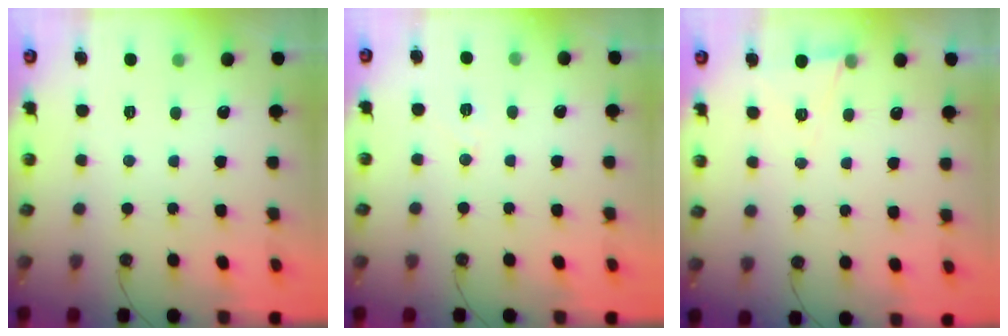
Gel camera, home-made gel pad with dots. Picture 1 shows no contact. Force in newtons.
{"total": 5.6, "press": 5.0, "slide": 2.5}
{"total": 5.5, "press": 3.3, "slide": 4.4}